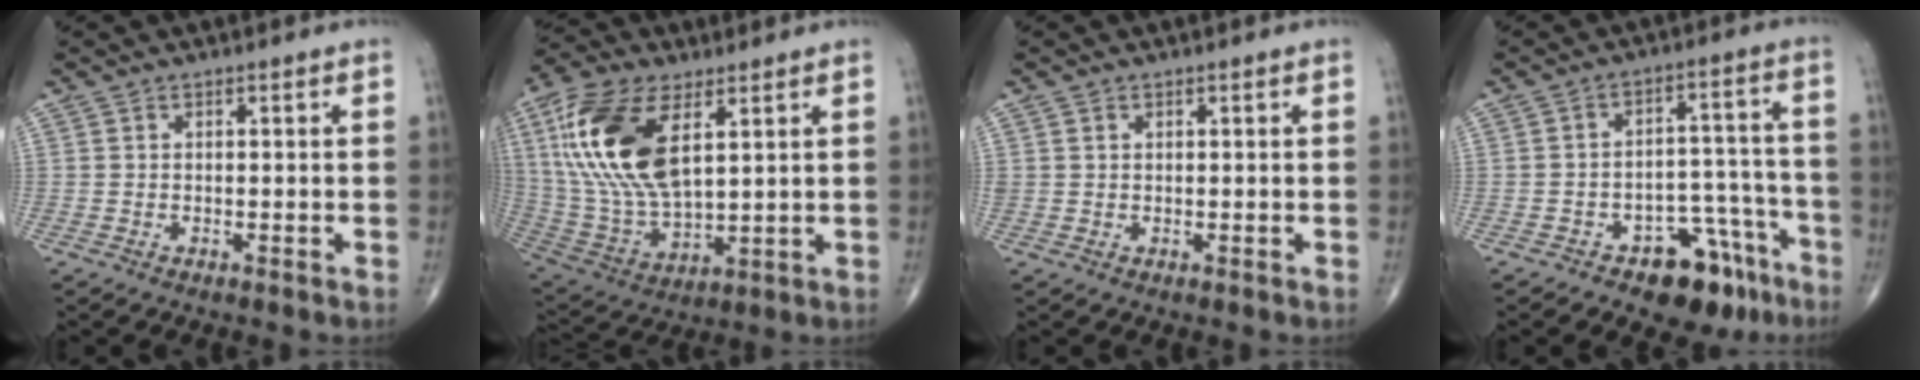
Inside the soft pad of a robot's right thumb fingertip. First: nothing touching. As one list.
[{"total": 20.9, "force": [6.8, 10.4, 16.8], "torque": [-0.347, -0.021, 0.132]}, {"total": 1.0, "force": [0.6, 0.8, 0.4], "torque": [-0.002, -0.002, 0.011]}, {"total": 11.7, "force": [-7.6, 6.3, 6.3], "torque": [-0.042, 0.073, -0.106]}]